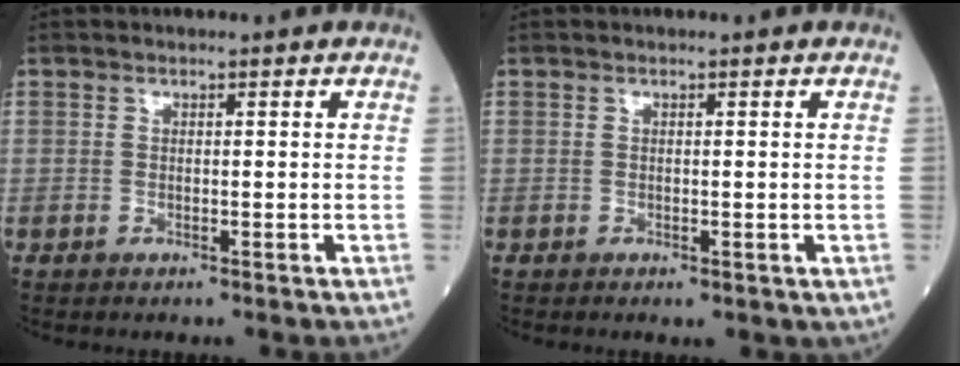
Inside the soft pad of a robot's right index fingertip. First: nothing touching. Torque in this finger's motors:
{"motor_torque": [-0.11, -0.13, 0.02, 0.01]}